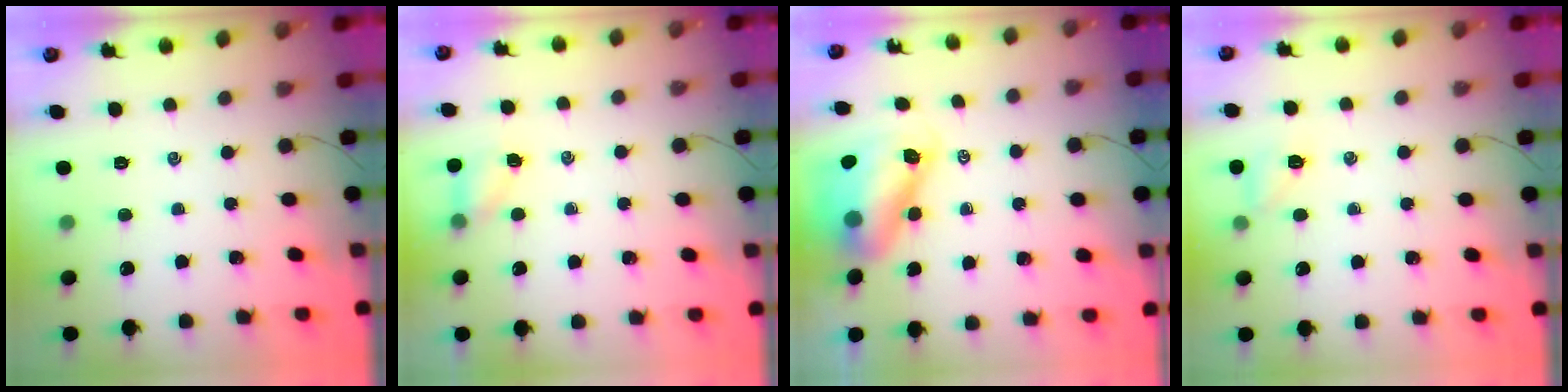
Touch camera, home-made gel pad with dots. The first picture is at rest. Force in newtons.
{"total": 4.6, "press": 4.4, "slide": 1.3}
{"total": 9.9, "press": 9.5, "slide": 2.7}
{"total": 6.1, "press": 6.0, "slide": 1.4}